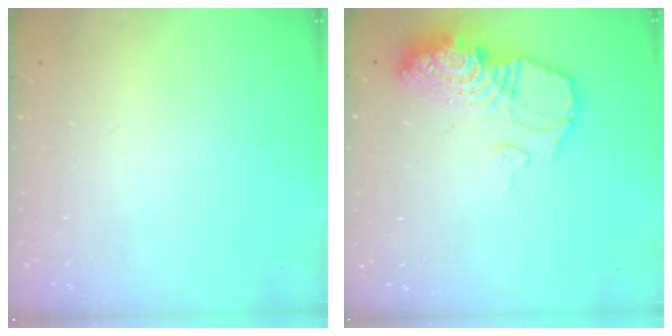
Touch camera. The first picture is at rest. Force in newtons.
{"total": 15.3, "press": 15.2, "slide": 1.5}